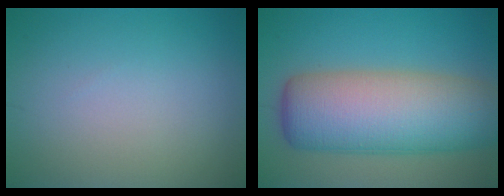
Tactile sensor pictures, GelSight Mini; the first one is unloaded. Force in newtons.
{"total": 12.0, "press": 12.0, "slide": 0.3}